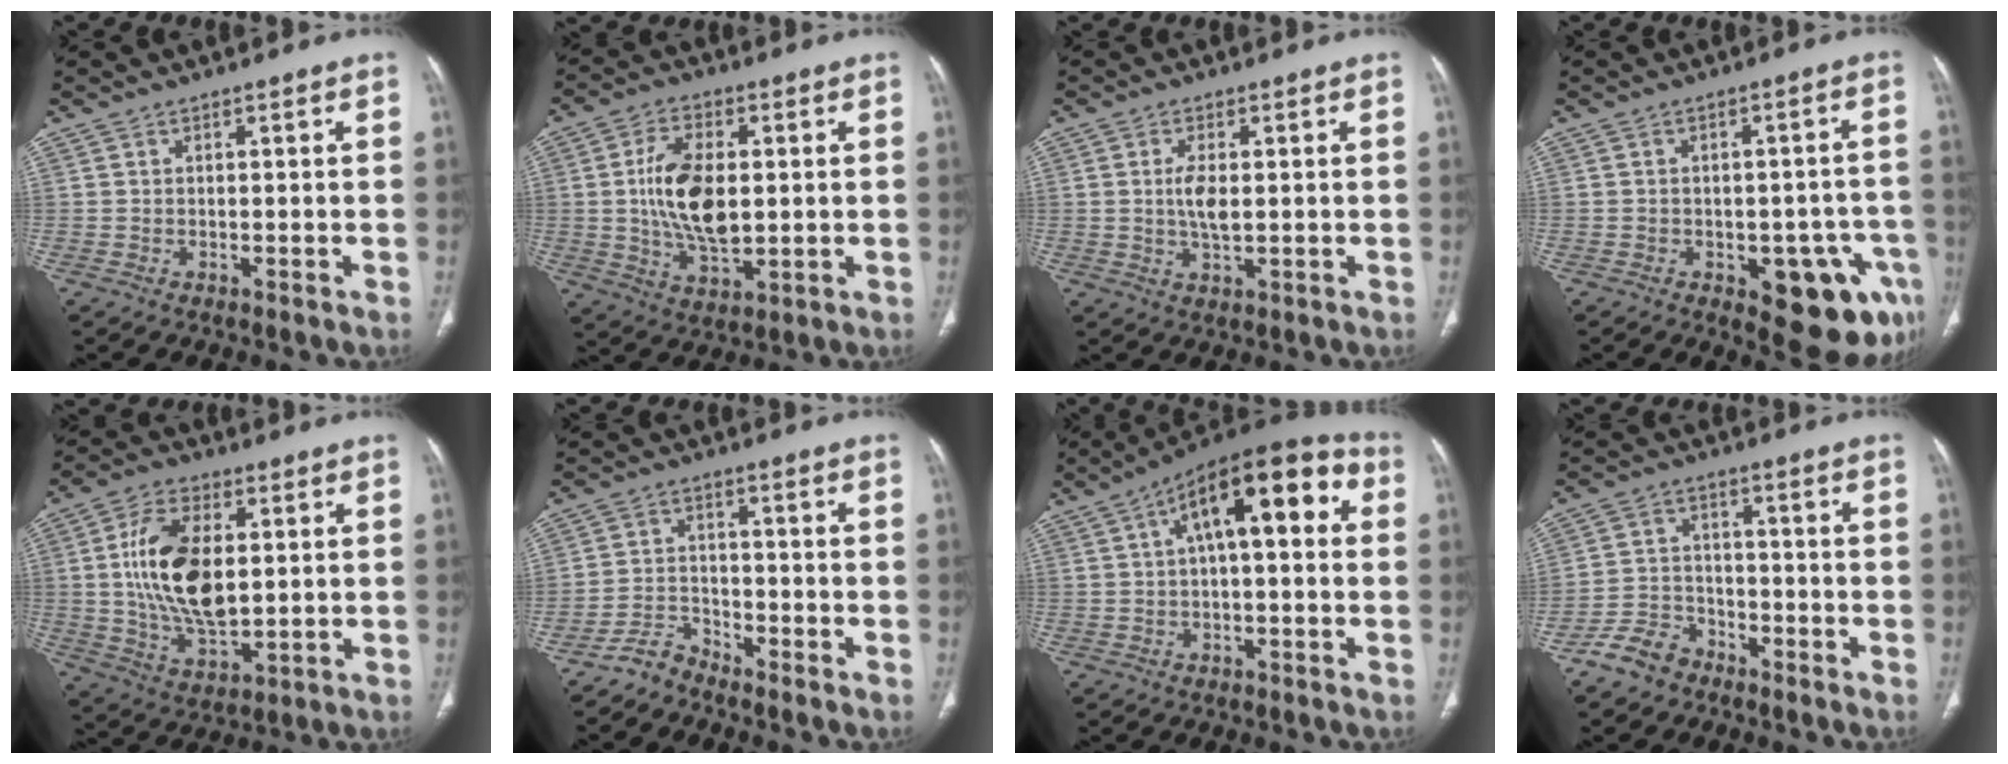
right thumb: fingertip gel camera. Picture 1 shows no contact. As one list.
[{"total": 13.1, "force": [0.8, 7.1, 11.0], "torque": [-0.197, -0.006, 0.020]}, {"total": 4.4, "force": [0.4, 1.8, 4.1], "torque": [-0.084, -0.008, 0.010]}, {"total": 14.1, "force": [-6.1, 6.6, 10.9], "torque": [-0.091, 0.029, -0.062]}, {"total": 16.5, "force": [2.0, 8.8, 13.8], "torque": [-0.250, -0.010, 0.042]}, {"total": 3.9, "force": [-3.7, 1.1, 0.2], "torque": [-0.002, 0.022, -0.075]}, {"total": 17.1, "force": [4.1, 7.0, 15.1], "torque": [-0.202, 0.043, 0.053]}, {"total": 5.5, "force": [-4.1, 3.5, 0.8], "torque": [0.001, 0.031, -0.080]}]